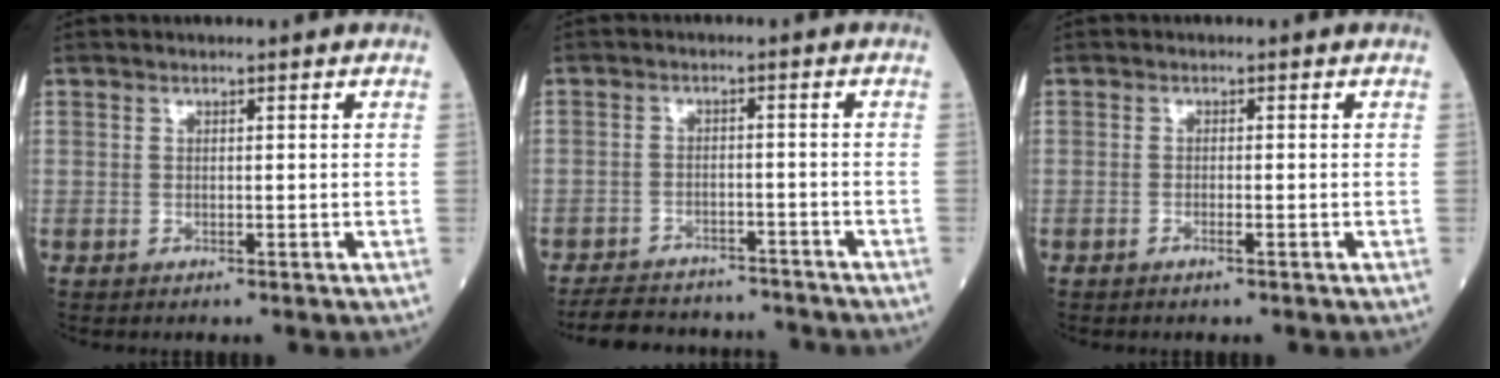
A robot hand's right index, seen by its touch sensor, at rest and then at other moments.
{"total": 11.1, "force": [-10.2, 3.6, 2.5], "torque": [-0.044, 0.011, -0.136]}
{"total": 0.8, "force": [-0.4, 0.0, 0.7], "torque": [-0.018, 0.000, -0.006]}